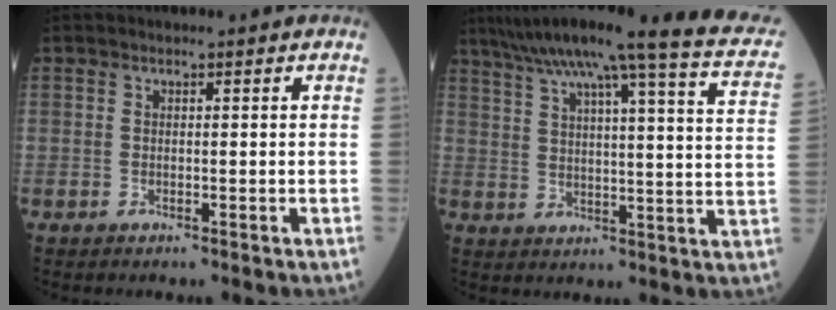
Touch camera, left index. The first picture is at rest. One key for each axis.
{"total": 23.0, "fx": 18.1, "fy": 0.1, "fz": 14.1, "tx": -0.218, "ty": -0.019, "tz": 0.223}